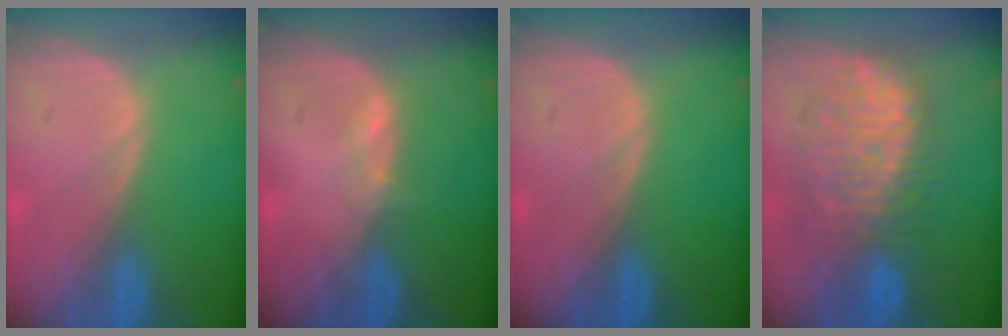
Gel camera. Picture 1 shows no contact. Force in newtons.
{"total": 1.3, "press": 1.2, "slide": 0.5}
{"total": 0.0}
{"total": 10.1, "press": 9.6, "slide": 3.1}